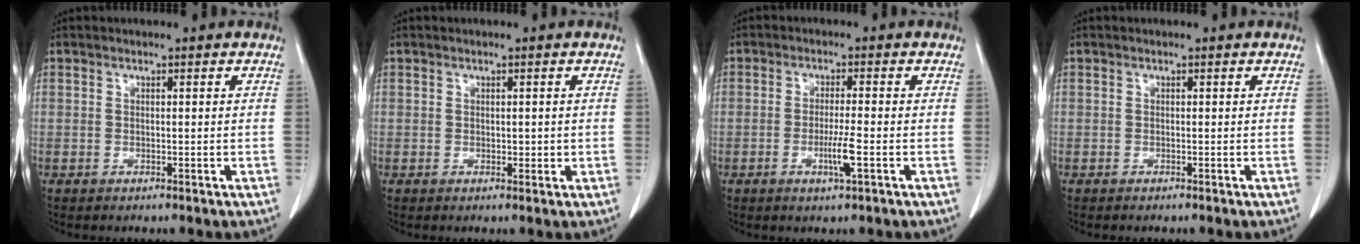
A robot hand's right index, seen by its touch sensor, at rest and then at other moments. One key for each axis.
{"total": 1.3, "fx": 0.0, "fy": 0.9, "fz": 1.0, "tx": -0.009, "ty": -0.001, "tz": 0.003}
{"total": 4.0, "fx": -1.4, "fy": -0.1, "fz": 3.8, "tx": -0.072, "ty": -0.007, "tz": -0.025}
{"total": 0.0}